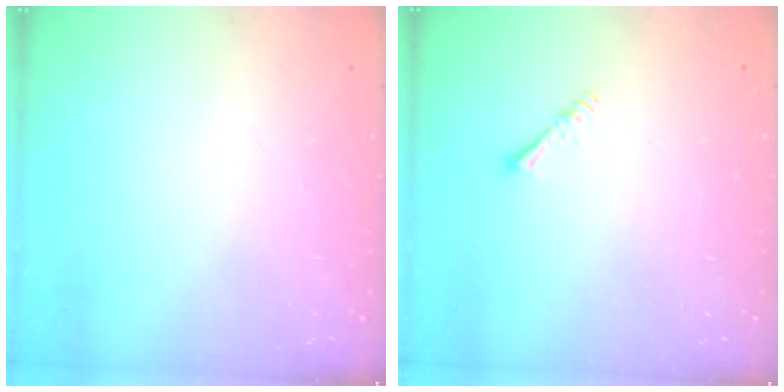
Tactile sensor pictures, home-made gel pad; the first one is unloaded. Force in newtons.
{"total": 1.4, "press": 1.4, "slide": 0.3}